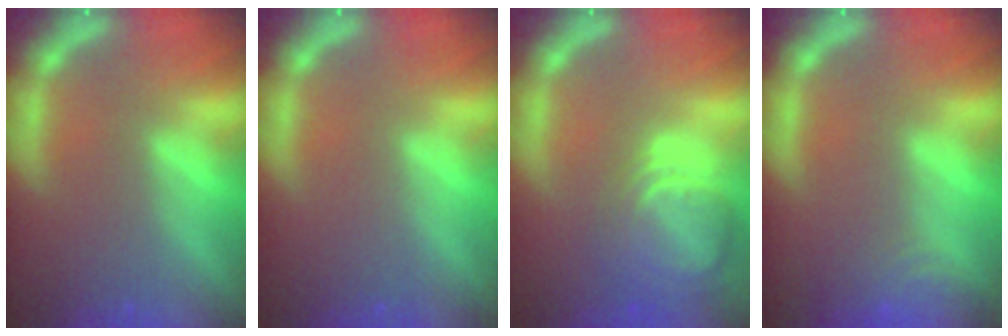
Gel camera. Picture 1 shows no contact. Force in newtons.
{"total": 0.0}
{"total": 7.0}
{"total": 3.5}